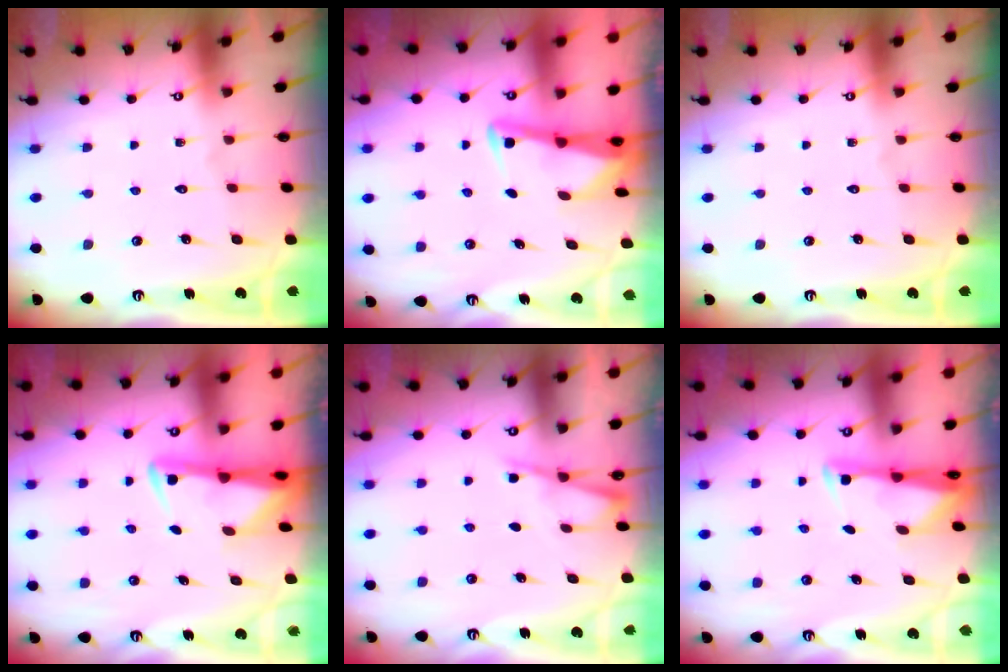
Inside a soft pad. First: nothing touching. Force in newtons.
{"total": 2.9, "press": 2.8, "slide": 0.4}
{"total": 0.0}
{"total": 2.8, "press": 2.8, "slide": 0.4}
{"total": 2.7, "press": 2.7, "slide": 0.3}
{"total": 2.8, "press": 2.8, "slide": 0.4}